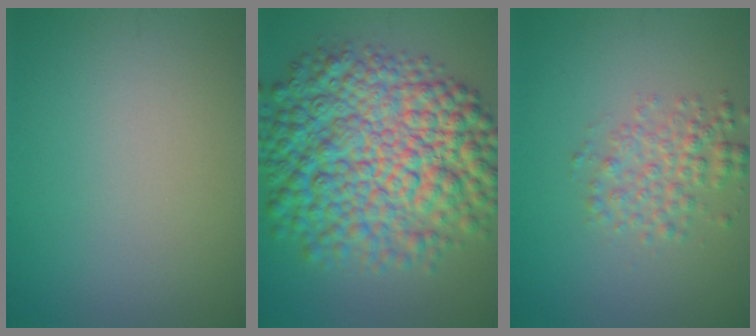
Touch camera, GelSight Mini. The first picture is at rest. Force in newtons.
{"total": 12.9, "press": 12.9, "slide": 0.0}
{"total": 2.9, "press": 2.9, "slide": 0.1}